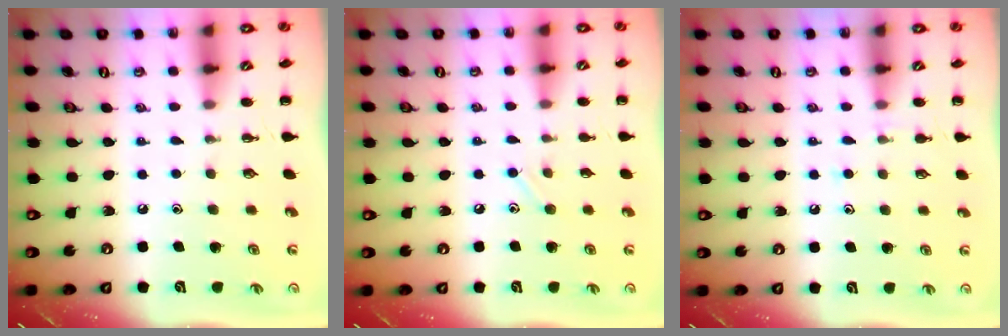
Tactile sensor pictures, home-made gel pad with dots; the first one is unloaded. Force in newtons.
{"total": 4.7, "press": 4.5, "slide": 1.5}
{"total": 6.2, "press": 5.9, "slide": 2.0}